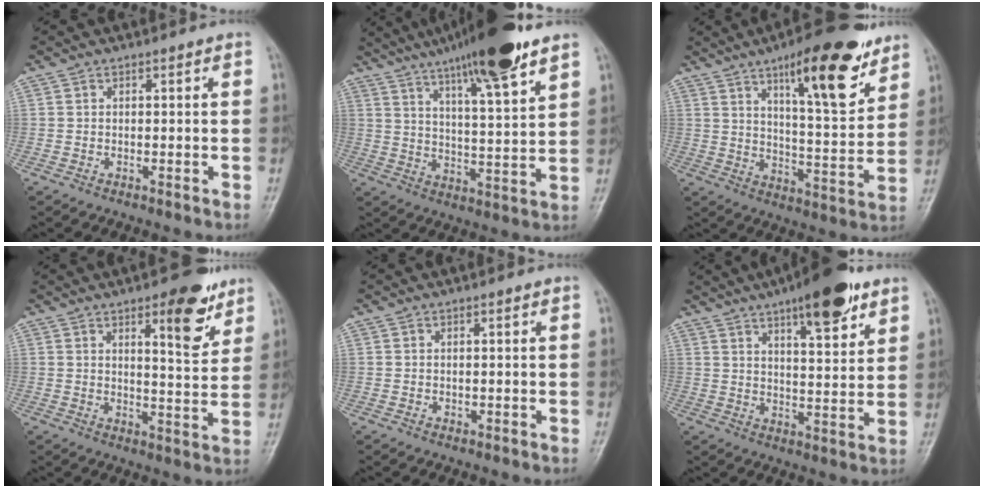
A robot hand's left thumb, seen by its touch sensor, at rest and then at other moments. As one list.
[{"total": 17.5, "force": [12.2, 1.9, 12.4], "torque": [-0.182, -0.046, 0.196]}, {"total": 18.1, "force": [10.8, 5.0, 13.6], "torque": [-0.174, -0.057, 0.170]}, {"total": 9.8, "force": [5.8, 3.1, 7.3], "torque": [-0.078, -0.035, 0.078]}, {"total": 0.6, "force": [0.3, 0.3, 0.5], "torque": [-0.002, -0.001, 0.005]}, {"total": 14.5, "force": [8.9, 4.3, 10.6], "torque": [-0.129, -0.041, 0.130]}]